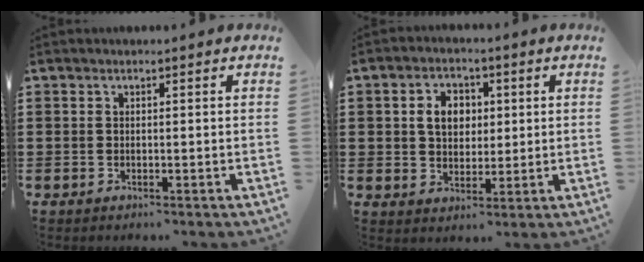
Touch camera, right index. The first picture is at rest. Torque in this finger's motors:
{"motor_torque": [0.24, 0.14, 0.31, 0.02]}